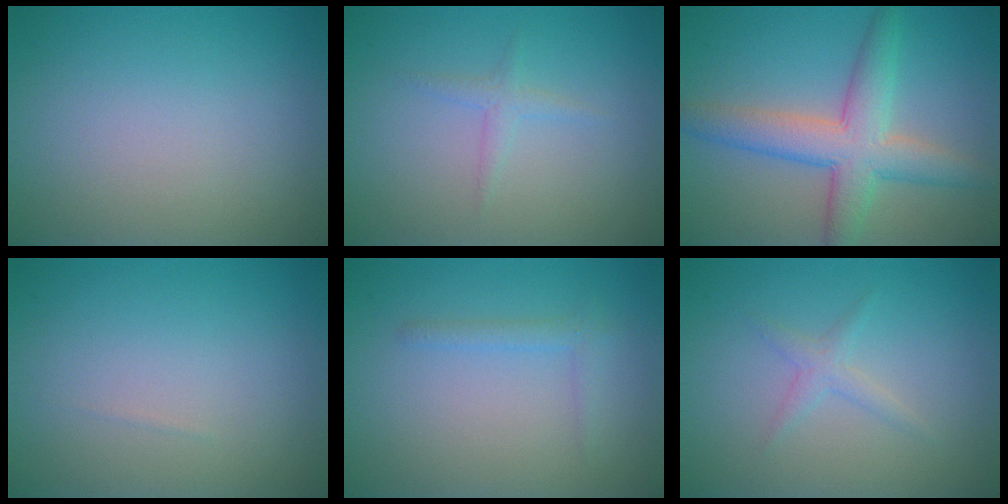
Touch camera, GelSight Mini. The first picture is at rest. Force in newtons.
{"total": 1.2, "press": 1.2, "slide": 0.1}
{"total": 5.9, "press": 5.9, "slide": 0.1}
{"total": 0.0}
{"total": 1.1, "press": 1.1, "slide": 0.1}
{"total": 1.3, "press": 1.3, "slide": 0.0}